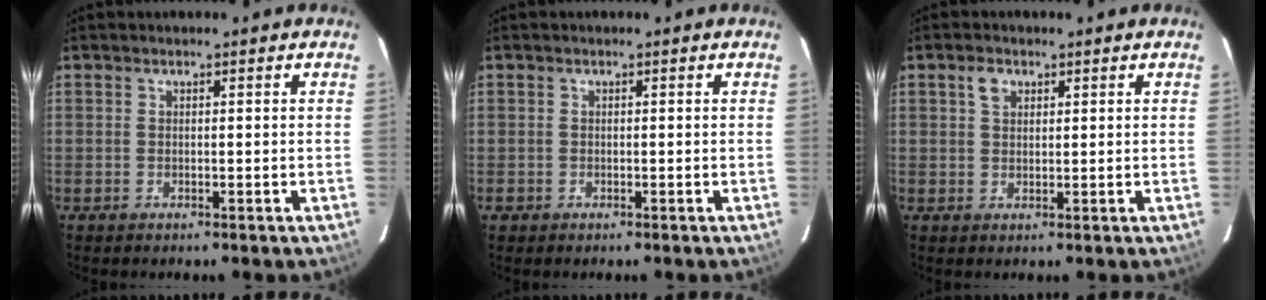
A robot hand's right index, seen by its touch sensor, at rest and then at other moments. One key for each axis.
{"total": 1.2, "fx": -0.5, "fy": 1.1, "fz": 0.1, "tx": -0.002, "ty": 0.003, "tz": -0.005}
{"total": 2.6, "fx": 1.2, "fy": 1.8, "fz": 1.4, "tx": -0.025, "ty": 0.009, "tz": 0.021}